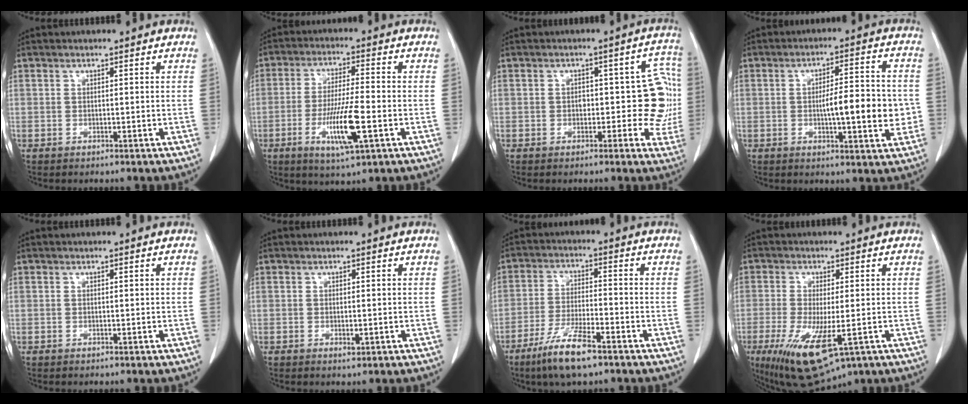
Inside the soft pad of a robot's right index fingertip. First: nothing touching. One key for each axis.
{"total": 10.0, "fx": -3.3, "fy": 0.8, "fz": 9.4, "tx": -0.176, "ty": -0.016, "tz": -0.058}
{"total": 9.2, "fx": -0.5, "fy": 4.6, "fz": 8.0, "tx": -0.066, "ty": 0.033, "tz": -0.005}
{"total": 10.1, "fx": -1.3, "fy": 2.1, "fz": 9.8, "tx": -0.146, "ty": 0.010, "tz": -0.017}
{"total": 0.0}
{"total": 1.0, "fx": -0.3, "fy": 0.4, "fz": 0.9, "tx": -0.016, "ty": -0.003, "tz": -0.002}
{"total": 9.1, "fx": -6.0, "fy": 1.3, "fz": 6.7, "tx": -0.133, "ty": -0.018, "tz": -0.109}
{"total": 12.1, "fx": -5.4, "fy": 3.4, "fz": 10.3, "tx": -0.182, "ty": -0.032, "tz": -0.078}